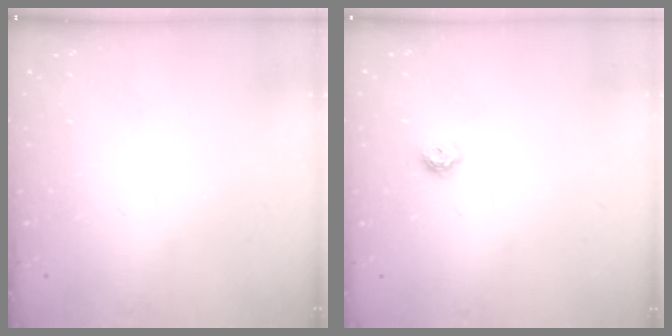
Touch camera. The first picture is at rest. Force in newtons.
{"total": 6.1, "press": 6.1, "slide": 0.8}